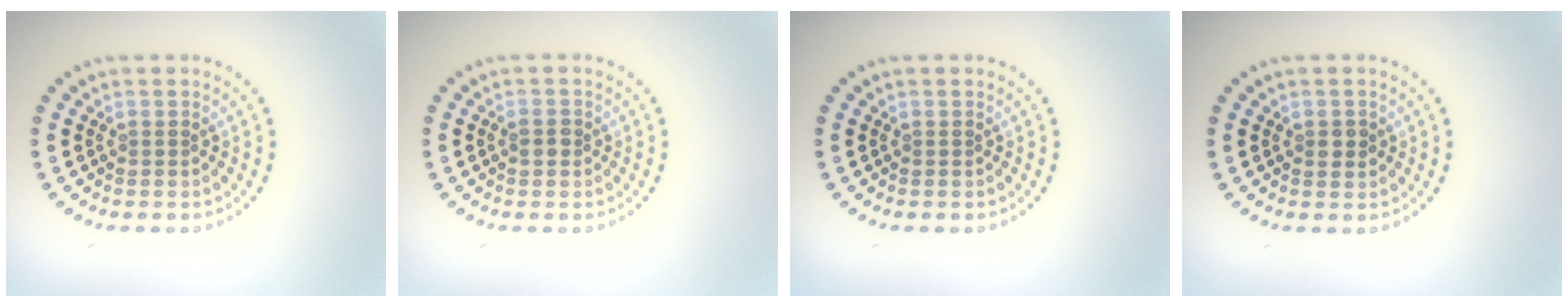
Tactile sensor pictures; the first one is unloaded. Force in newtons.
{"total": 1.2, "press": 1.2, "slide": 0.1}
{"total": 0.0}
{"total": 1.4, "press": 1.4, "slide": 0.1}